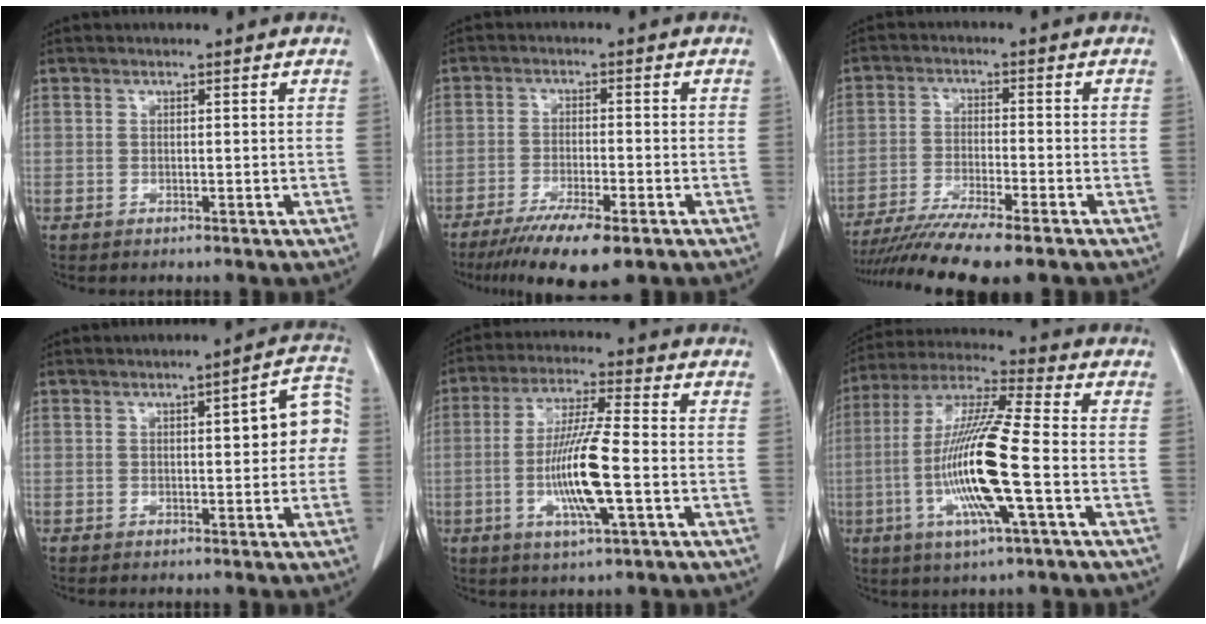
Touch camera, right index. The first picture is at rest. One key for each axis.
{"total": 9.7, "fx": -6.8, "fy": 1.3, "fz": 6.9, "tx": -0.111, "ty": -0.021, "tz": -0.106}
{"total": 11.9, "fx": -9.9, "fy": 0.0, "fz": 6.6, "tx": -0.102, "ty": -0.025, "tz": -0.158}
{"total": 7.4, "fx": 0.6, "fy": 2.0, "fz": 7.1, "tx": -0.083, "ty": 0.029, "tz": 0.004}
{"total": 11.6, "fx": -2.5, "fy": 0.6, "fz": 11.4, "tx": -0.221, "ty": -0.010, "tz": -0.051}
{"total": 15.9, "fx": -3.5, "fy": 0.6, "fz": 15.5, "tx": -0.314, "ty": -0.008, "tz": -0.073}